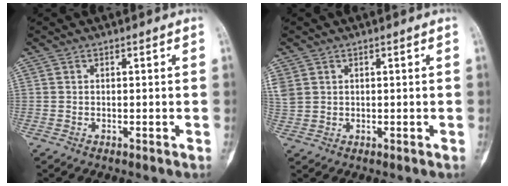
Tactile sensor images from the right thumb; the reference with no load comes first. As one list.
[{"total": 4.2, "force": [1.4, 3.4, 2.1], "torque": [-0.060, 0.010, 0.040]}]